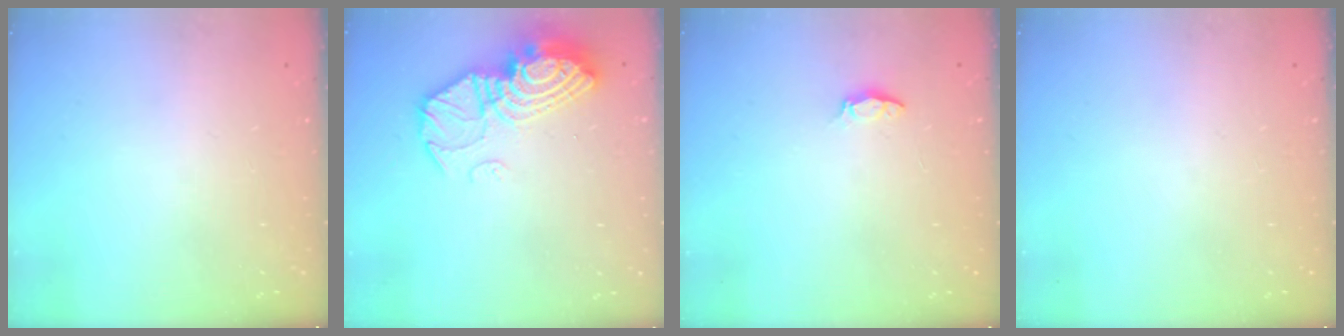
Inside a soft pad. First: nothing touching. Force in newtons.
{"total": 15.4, "press": 15.3, "slide": 1.3}
{"total": 3.2, "press": 3.1, "slide": 0.4}
{"total": 0.0}